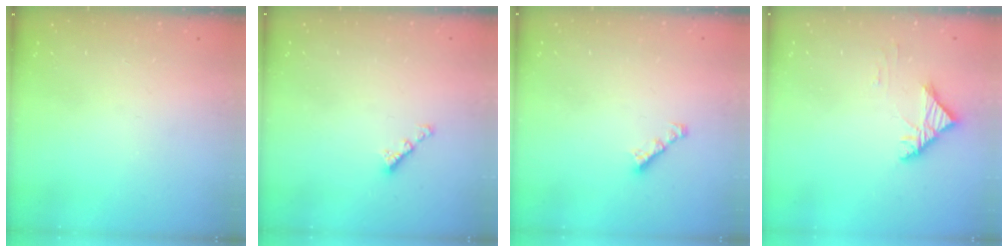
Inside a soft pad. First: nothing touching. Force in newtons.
{"total": 2.3, "press": 2.3, "slide": 0.4}
{"total": 2.2, "press": 2.1, "slide": 0.6}
{"total": 4.2, "press": 4.0, "slide": 1.1}